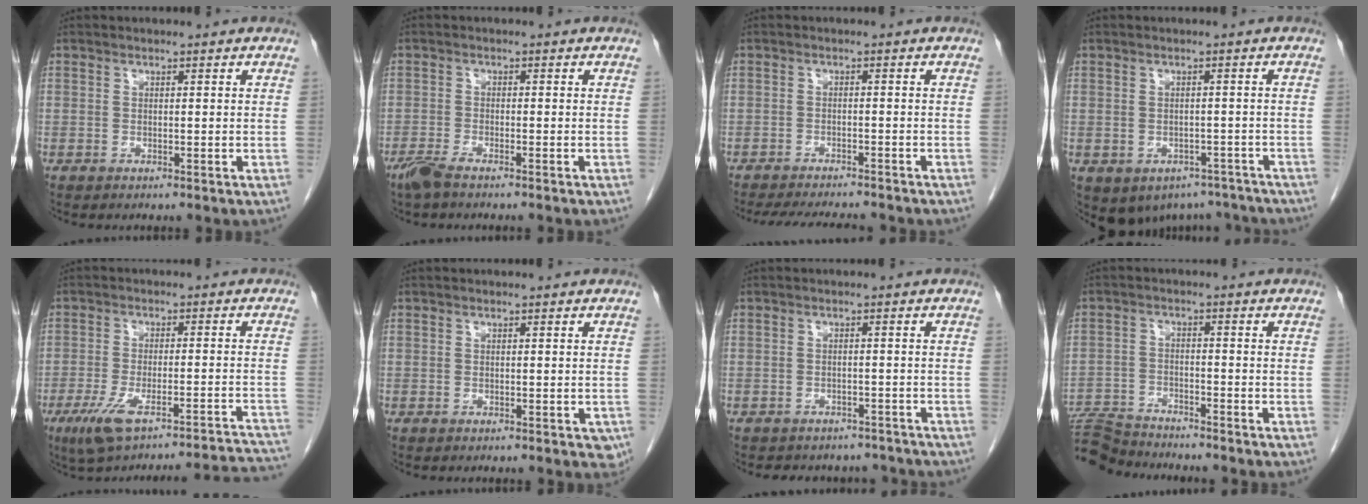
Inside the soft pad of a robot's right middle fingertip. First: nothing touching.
{"total": 3.0, "force": [-2.5, 0.3, 1.7], "torque": [-0.039, -0.007, -0.048]}
{"total": 10.7, "force": [-9.8, 1.5, 4.0], "torque": [-0.065, -0.011, -0.132]}
{"total": 9.5, "force": [-6.7, 6.4, 2.2], "torque": [-0.034, 0.013, -0.071]}
{"total": 19.2, "force": [-17.4, 0.8, 8.1], "torque": [-0.075, 0.002, -0.234]}
{"total": 1.6, "force": [-0.6, 0.8, 1.2], "torque": [-0.002, -0.001, -0.005]}
{"total": 8.0, "force": [-7.2, 3.3, 1.1], "torque": [-0.018, 0.010, -0.077]}
{"total": 8.4, "force": [-8.3, -0.1, 1.0], "torque": [-0.019, -0.003, -0.151]}